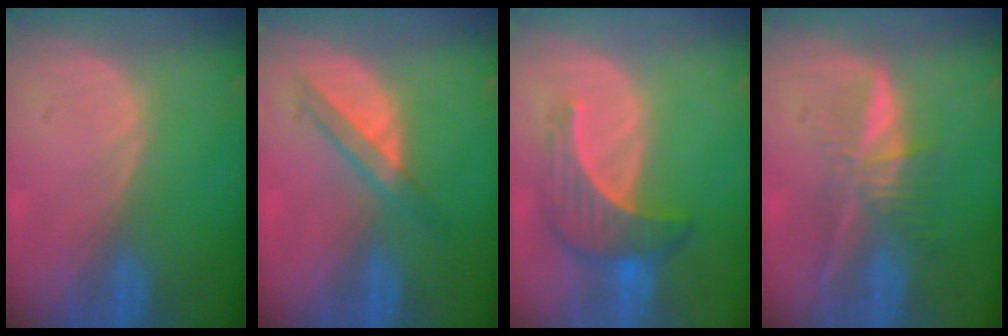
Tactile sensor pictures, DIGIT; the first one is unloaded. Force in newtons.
{"total": 4.2, "press": 4.1, "slide": 1.2}
{"total": 7.1, "press": 6.9, "slide": 1.8}
{"total": 6.2, "press": 5.5, "slide": 2.9}